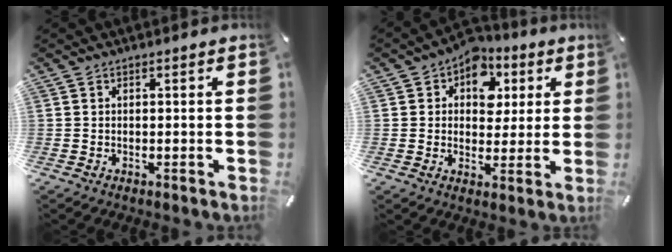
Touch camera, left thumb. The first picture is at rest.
{"total": 8.6, "force": [3.3, 7.0, 3.8], "torque": [-0.053, -0.024, 0.055]}